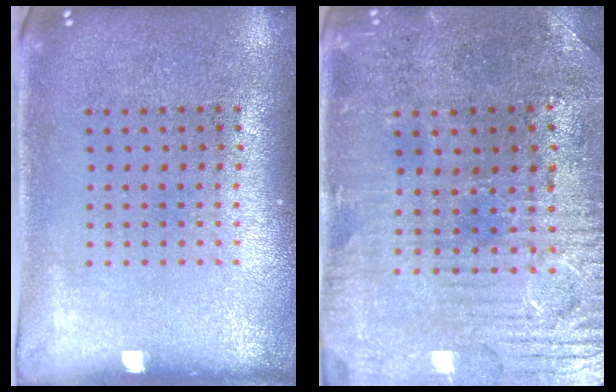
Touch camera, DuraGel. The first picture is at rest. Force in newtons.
{"total": 1.7, "press": 1.7, "slide": 0.5}